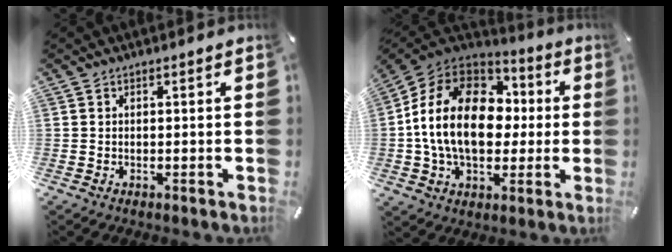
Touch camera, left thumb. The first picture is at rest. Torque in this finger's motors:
{"motor_torque": [2.02, 2.99, 2.77, 0.00, 0.71]}